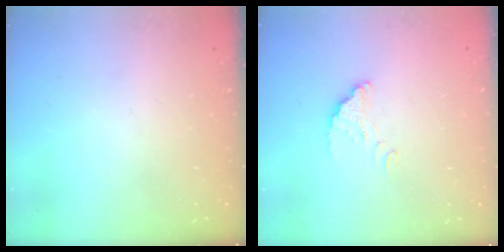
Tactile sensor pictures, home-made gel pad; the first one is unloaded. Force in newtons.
{"total": 1.8, "press": 1.8, "slide": 0.0}